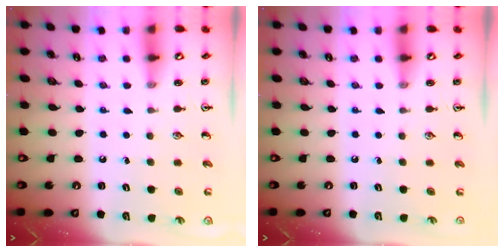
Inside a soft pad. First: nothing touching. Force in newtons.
{"total": 0.0}